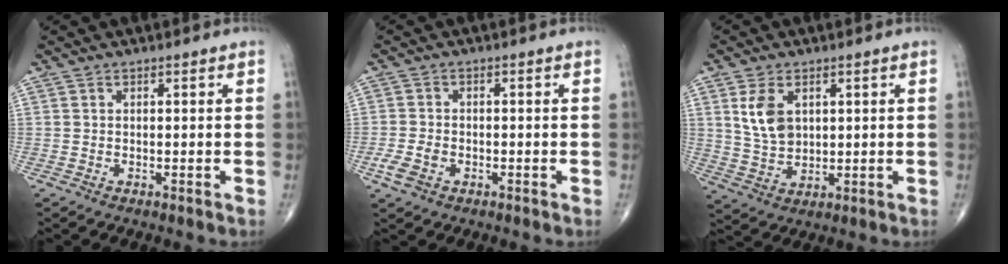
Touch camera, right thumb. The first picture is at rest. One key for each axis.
{"total": 3.9, "fx": -1.6, "fy": 2.7, "fz": 2.4, "tx": -0.054, "ty": 0.008, "tz": -0.029}
{"total": 7.2, "fx": 2.4, "fy": 4.7, "fz": 4.9, "tx": -0.080, "ty": -0.009, "tz": 0.058}